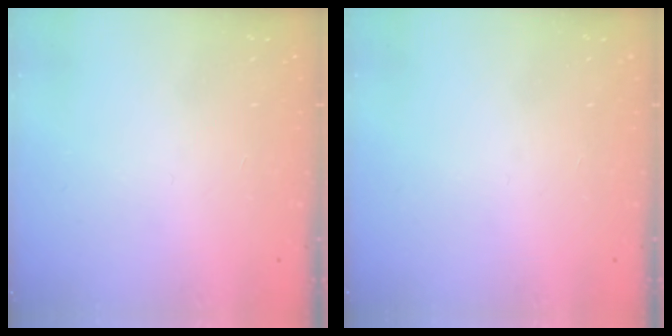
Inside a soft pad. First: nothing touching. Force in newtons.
{"total": 0.0}